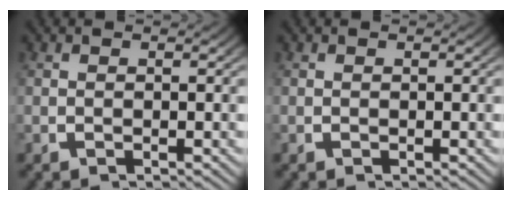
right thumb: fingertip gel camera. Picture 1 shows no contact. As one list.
[{"total": 0.0}]